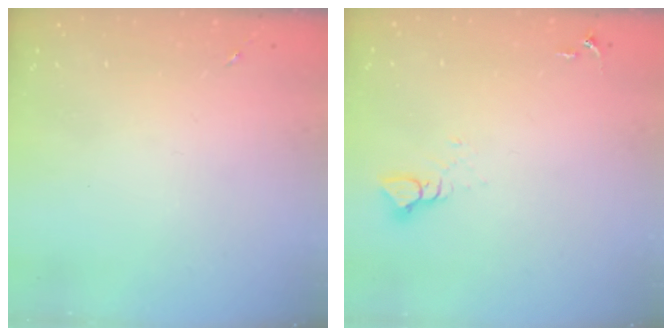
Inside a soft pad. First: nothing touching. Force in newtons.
{"total": 3.3, "press": 3.3, "slide": 0.3}